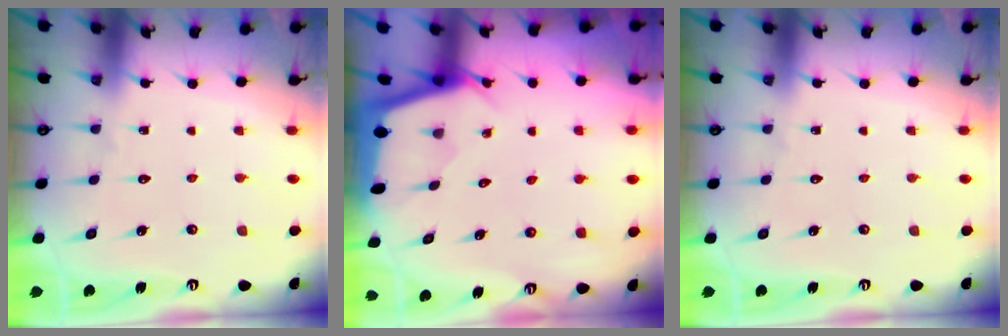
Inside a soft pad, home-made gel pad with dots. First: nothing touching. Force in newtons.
{"total": 2.2, "press": 2.2, "slide": 0.1}
{"total": 0.0}